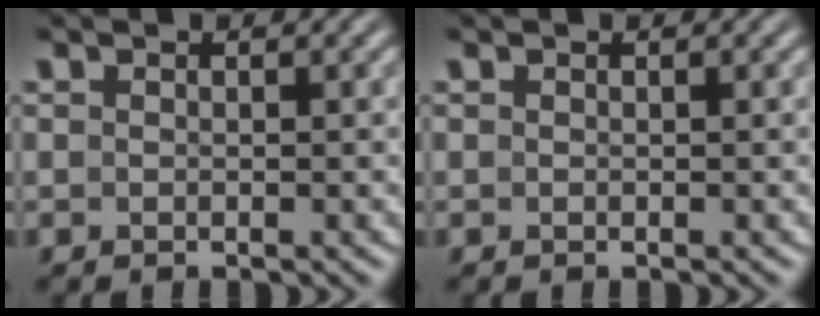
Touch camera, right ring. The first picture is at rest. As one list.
[{"total": 0.0}]